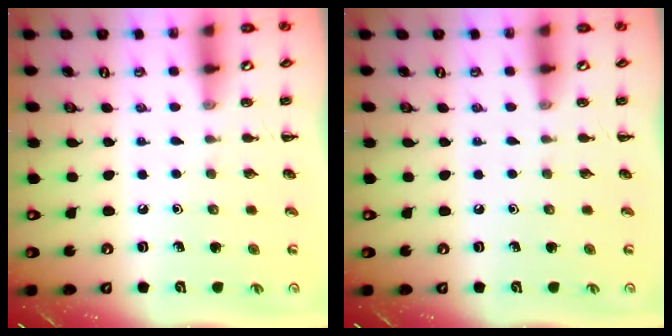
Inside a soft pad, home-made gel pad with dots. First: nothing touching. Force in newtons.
{"total": 0.0}